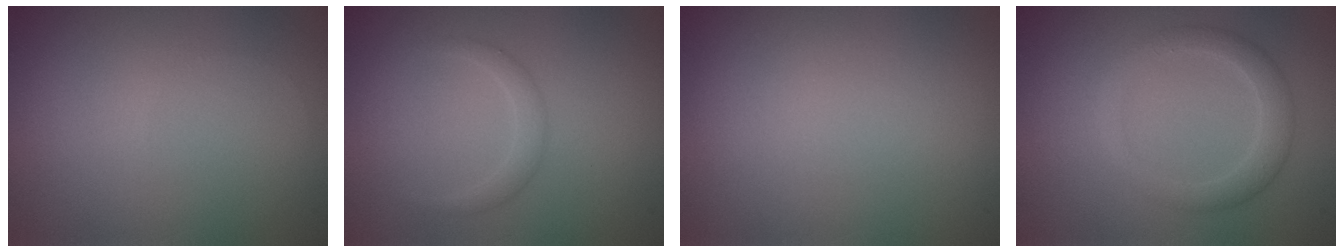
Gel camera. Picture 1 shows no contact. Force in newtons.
{"total": 1.2, "press": 1.2, "slide": 0.0}
{"total": 0.0}
{"total": 2.6, "press": 2.6, "slide": 0.1}